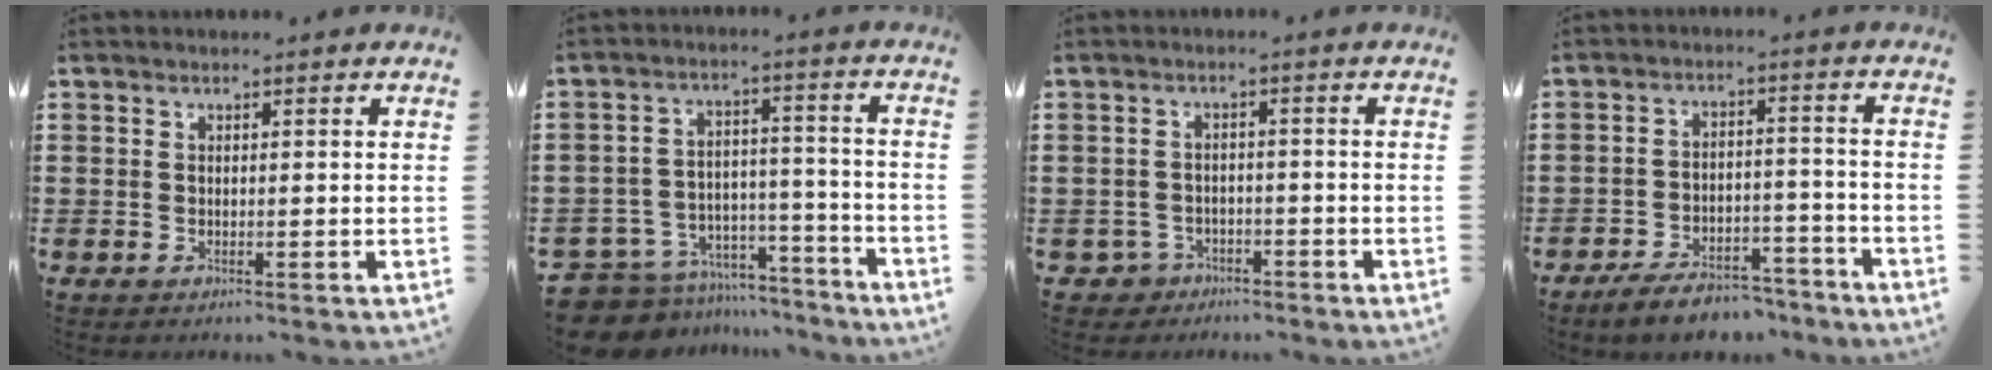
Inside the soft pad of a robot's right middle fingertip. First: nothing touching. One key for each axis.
{"total": 8.5, "fx": -7.9, "fy": 3.0, "fz": 1.2, "tx": -0.039, "ty": 0.016, "tz": -0.156}
{"total": 2.6, "fx": -2.3, "fy": 1.3, "fz": 0.1, "tx": -0.020, "ty": -0.004, "tz": -0.052}
{"total": 6.7, "fx": -6.2, "fy": 1.5, "fz": 2.0, "tx": -0.030, "ty": 0.015, "tz": -0.118}